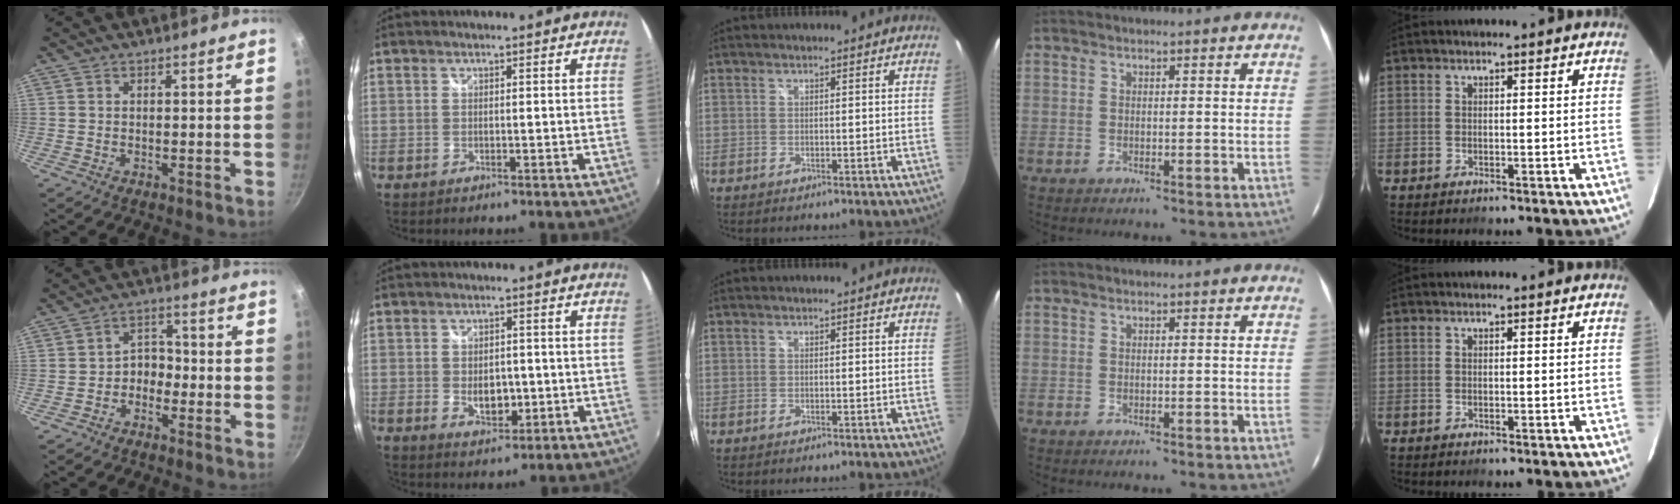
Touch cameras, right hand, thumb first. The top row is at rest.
{"thumb": {"total": 4.3, "force": [-1.9, 3.2, 2.1], "torque": [-0.003, 0.030, -0.038]}, "index": {"total": 5.6, "force": [-0.9, 3.7, 4.1], "torque": [-0.072, -0.007, -0.009]}}